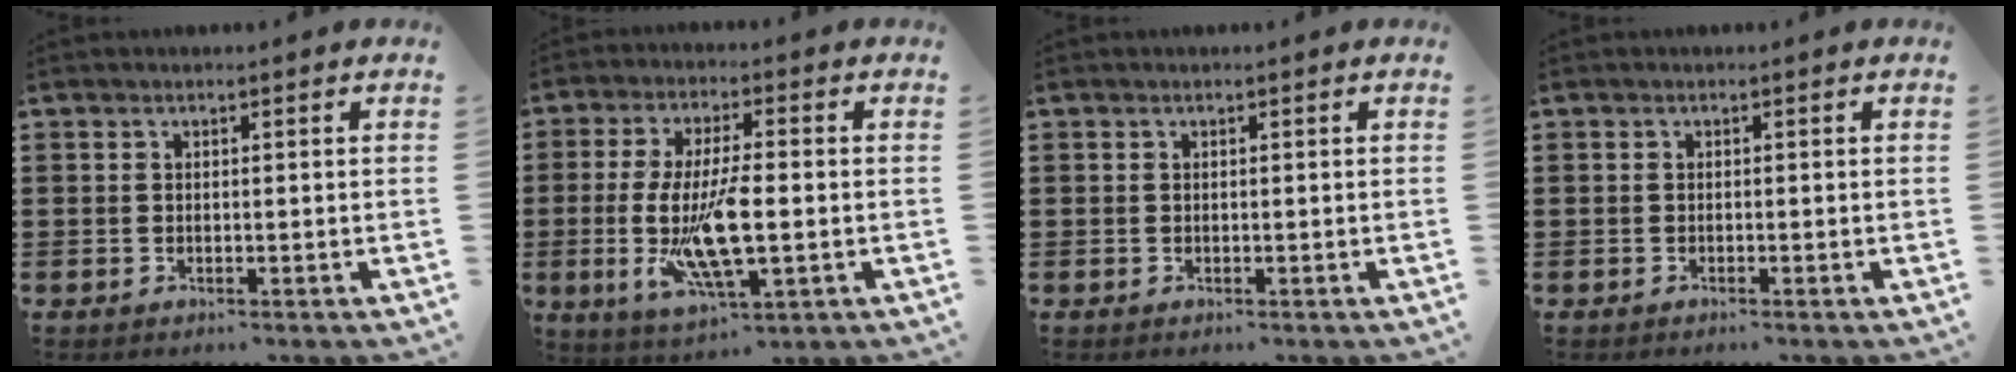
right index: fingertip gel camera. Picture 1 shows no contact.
{"total": 10.8, "force": [-1.7, 3.5, 10.1], "torque": [-0.209, -0.014, -0.031]}
{"total": 0.0}
{"total": 0.0}